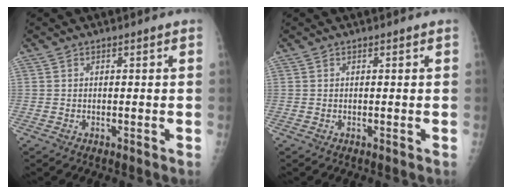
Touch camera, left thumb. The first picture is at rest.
{"total": 0.0}